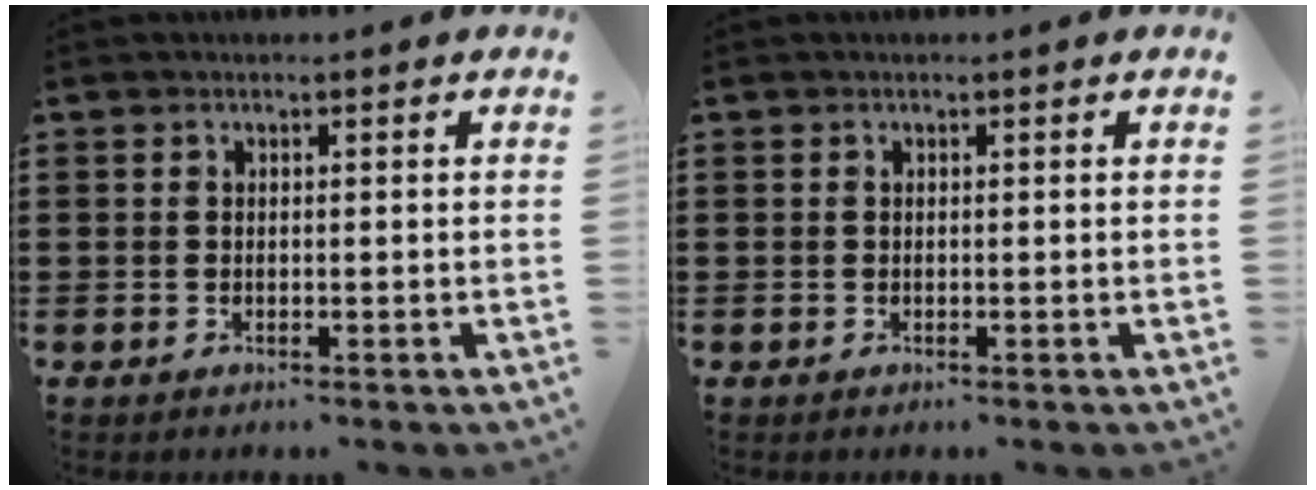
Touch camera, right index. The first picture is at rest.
{"total": 0.0}